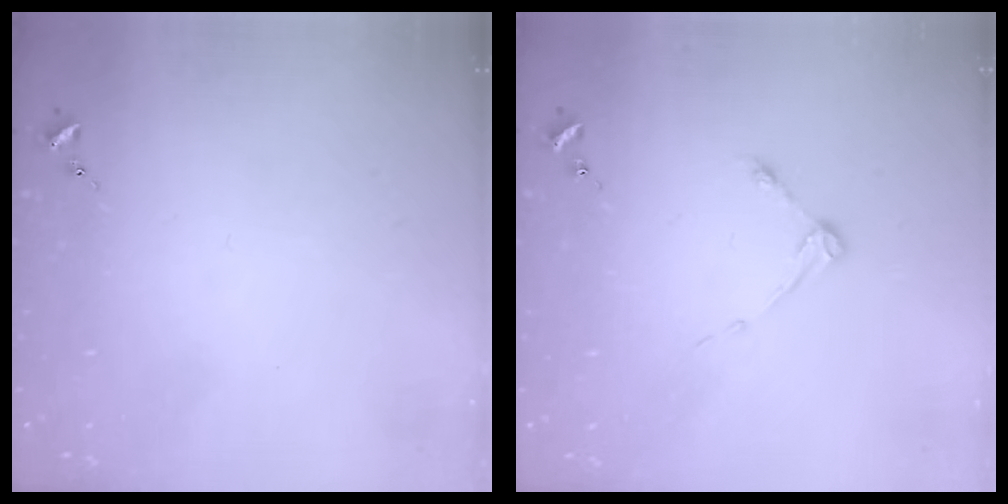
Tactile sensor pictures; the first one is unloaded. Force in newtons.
{"total": 3.7, "press": 3.7, "slide": 0.5}